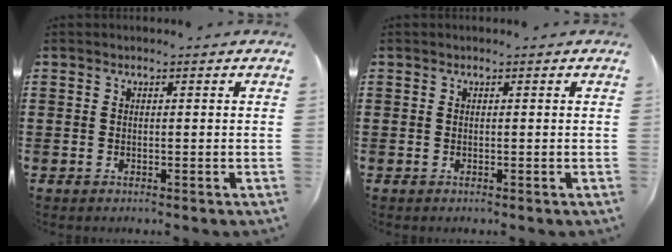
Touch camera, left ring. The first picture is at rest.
{"total": 0.0}